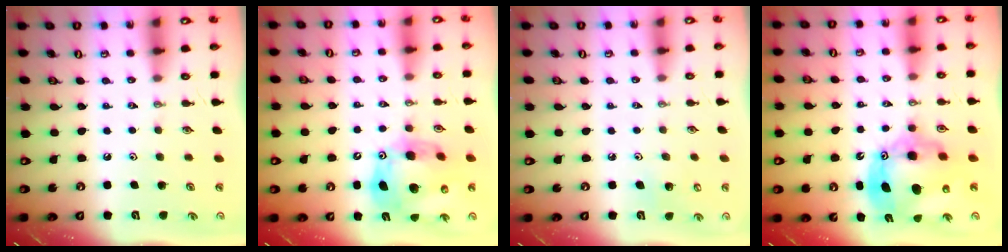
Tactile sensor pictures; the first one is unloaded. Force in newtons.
{"total": 17.4, "press": 17.2, "slide": 2.7}
{"total": 4.3, "press": 4.3, "slide": 0.4}
{"total": 16.8, "press": 16.7, "slide": 1.8}